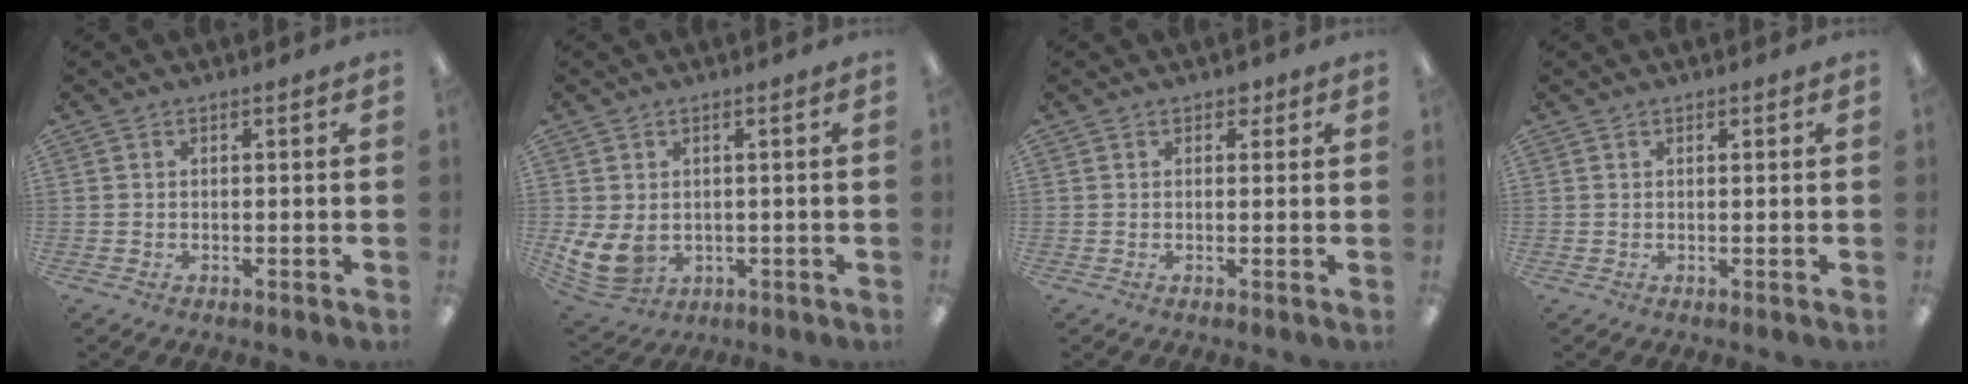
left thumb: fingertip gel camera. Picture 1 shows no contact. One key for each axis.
{"total": 7.8, "fx": 0.2, "fy": 6.0, "fz": 4.9, "tx": -0.116, "ty": -0.007, "tz": 0.008}
{"total": 2.0, "fx": 1.2, "fy": 1.3, "fz": 0.9, "tx": -0.003, "ty": -0.003, "tz": 0.017}
{"total": 0.7, "fx": 0.5, "fy": 0.4, "fz": 0.3, "tx": 0.002, "ty": -0.002, "tz": 0.008}